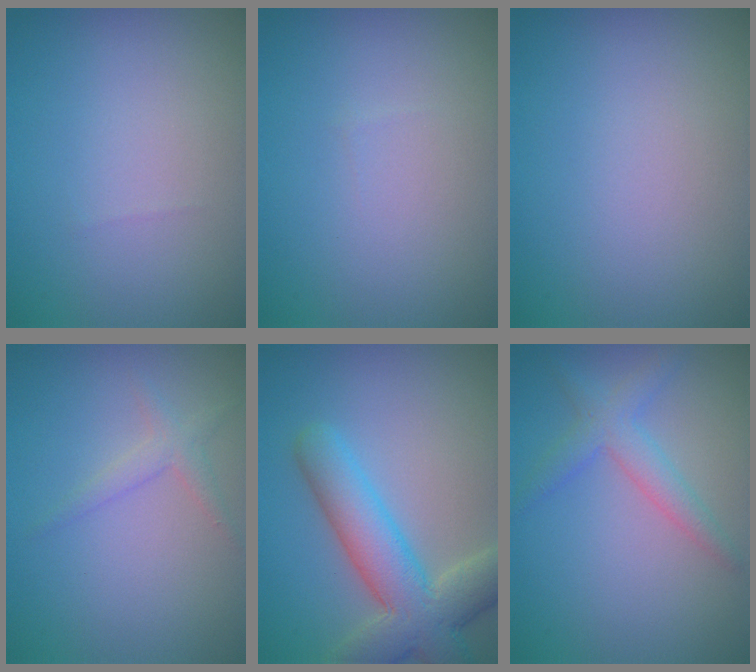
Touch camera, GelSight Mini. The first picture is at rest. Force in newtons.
{"total": 0.0}
{"total": 0.0}
{"total": 1.4, "press": 1.4, "slide": 0.1}
{"total": 7.1, "press": 7.1, "slide": 0.5}
{"total": 2.6, "press": 2.6, "slide": 0.1}